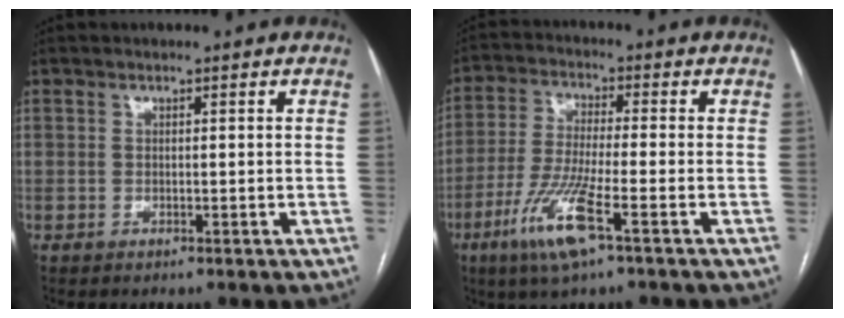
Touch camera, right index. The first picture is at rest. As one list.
[{"total": 10.3, "force": [-5.0, 0.5, 9.0], "torque": [-0.192, -0.021, -0.099]}]